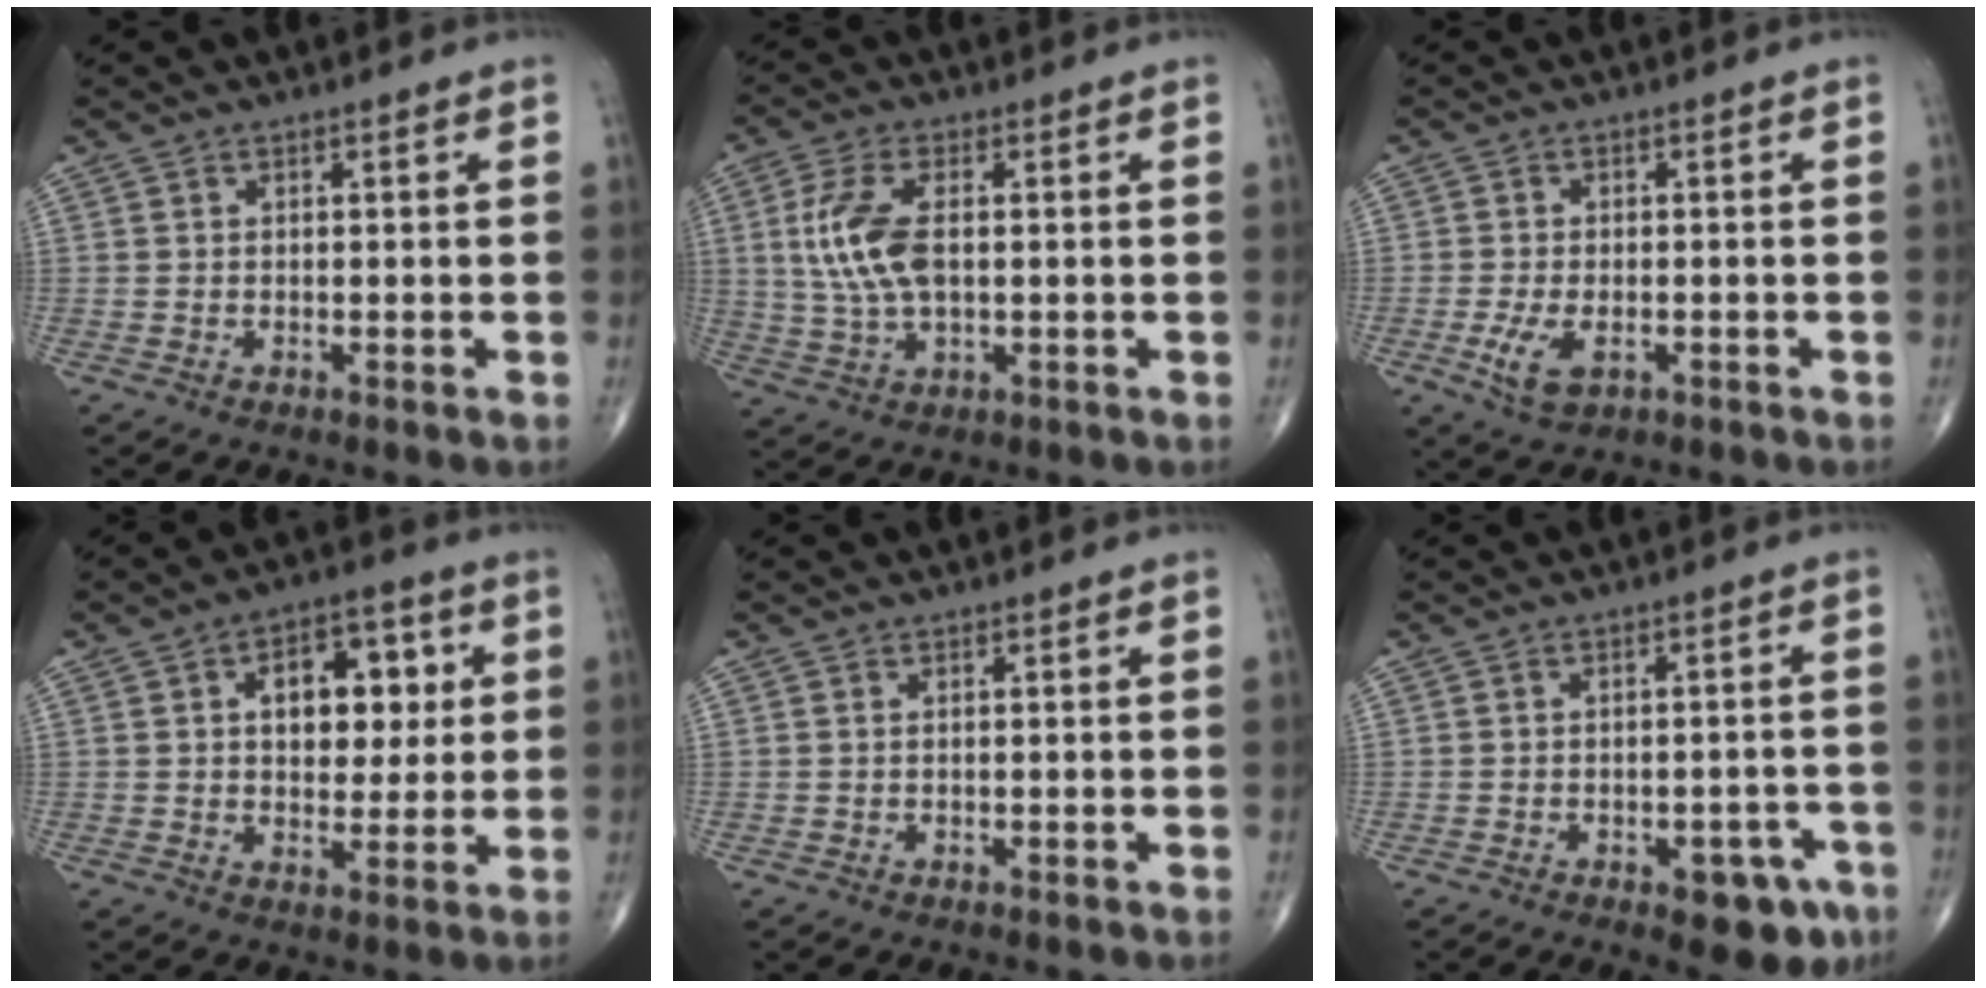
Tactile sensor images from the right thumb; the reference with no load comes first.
{"total": 9.9, "force": [1.1, 4.9, 8.5], "torque": [-0.189, 0.002, 0.025]}
{"total": 5.3, "force": [-1.8, 2.8, 4.1], "torque": [-0.084, -0.003, -0.028]}
{"total": 11.8, "force": [2.6, 7.4, 8.9], "torque": [-0.081, 0.003, 0.037]}
{"total": 0.0}
{"total": 7.6, "force": [-4.0, 3.8, 5.3], "torque": [-0.041, 0.022, -0.043]}